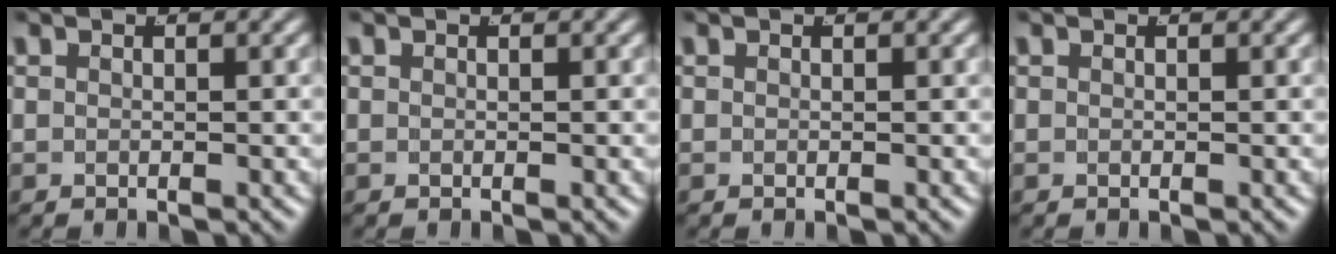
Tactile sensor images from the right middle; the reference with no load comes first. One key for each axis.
{"total": 0.0}
{"total": 0.0}
{"total": 0.0}